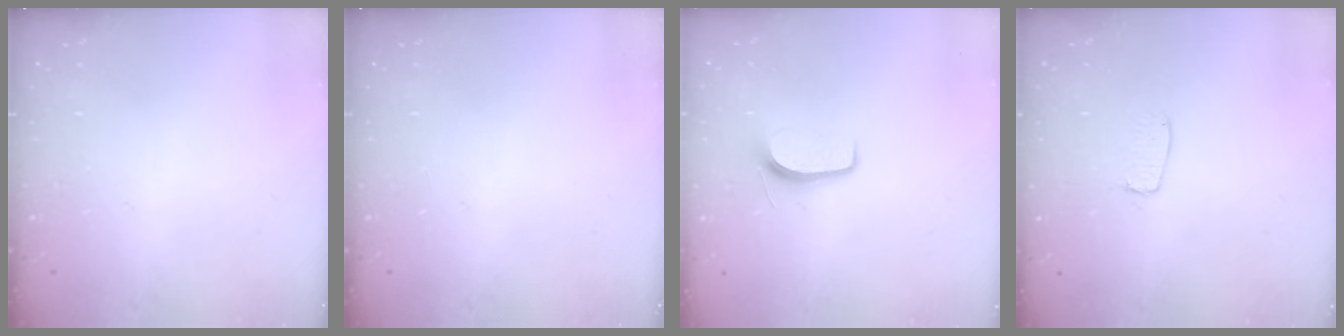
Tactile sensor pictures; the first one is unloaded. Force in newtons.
{"total": 0.0}
{"total": 6.1, "press": 6.1, "slide": 0.6}
{"total": 3.9, "press": 3.9, "slide": 0.3}